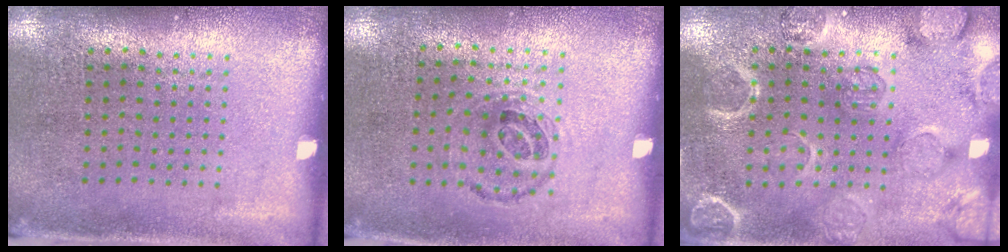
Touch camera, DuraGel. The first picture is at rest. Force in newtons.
{"total": 0.9, "press": 0.7, "slide": 0.6}
{"total": 2.4, "press": 2.4, "slide": 0.4}